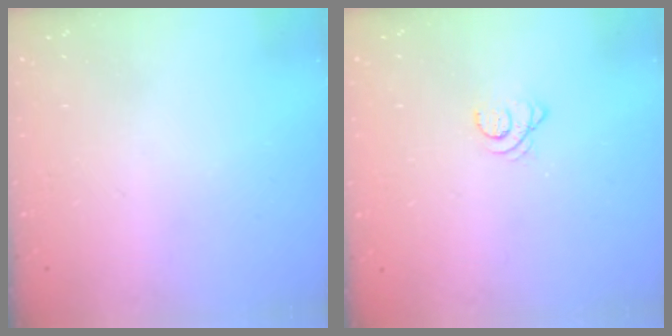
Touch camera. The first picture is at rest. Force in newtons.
{"total": 2.9, "press": 2.9, "slide": 0.4}